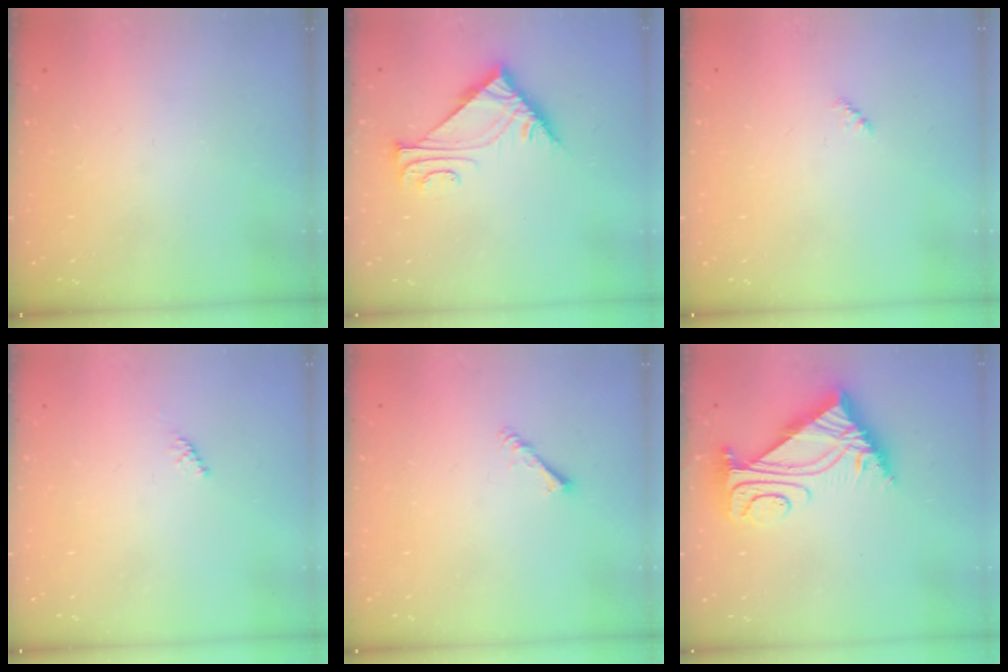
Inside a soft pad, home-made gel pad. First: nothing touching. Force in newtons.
{"total": 6.0, "press": 6.0, "slide": 0.2}
{"total": 2.4, "press": 2.4, "slide": 0.5}
{"total": 1.6, "press": 1.5, "slide": 0.4}
{"total": 1.4, "press": 1.3, "slide": 0.3}
{"total": 8.4, "press": 8.3, "slide": 0.8}